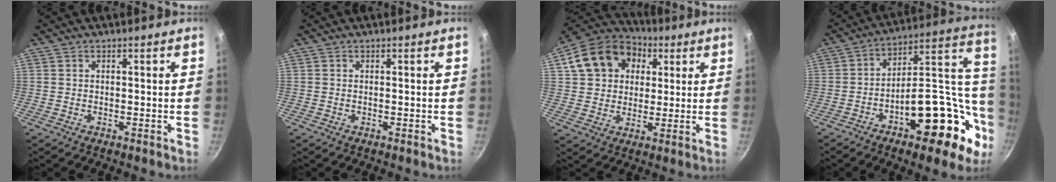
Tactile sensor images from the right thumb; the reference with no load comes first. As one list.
[{"total": 0.0}, {"total": 17.1, "force": [5.0, 13.5, 9.2], "torque": [-0.145, 0.027, 0.074]}, {"total": 25.4, "force": [-9.0, 12.5, 20.2], "torque": [-0.232, 0.067, -0.131]}]